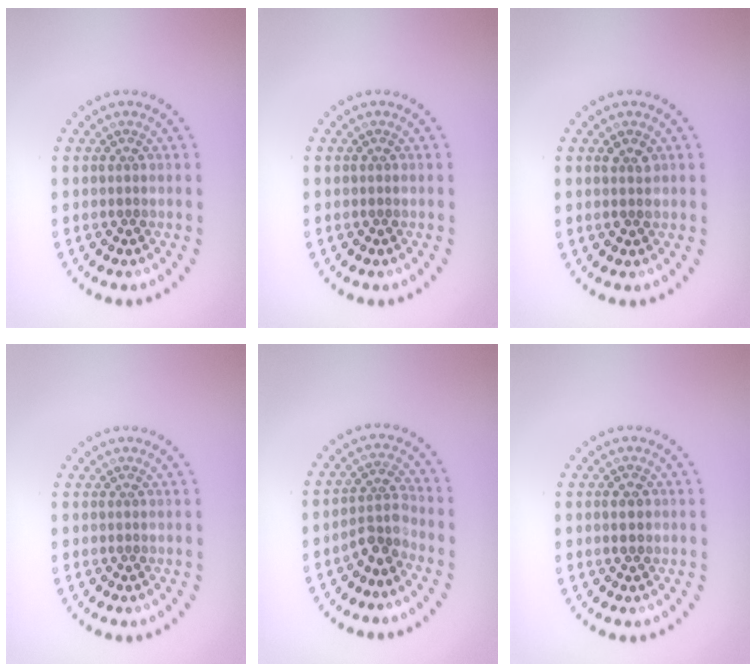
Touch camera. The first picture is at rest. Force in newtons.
{"total": 0.0}
{"total": 1.3, "press": 1.3, "slide": 0.1}
{"total": 0.0}
{"total": 2.7, "press": 2.0, "slide": 1.9}
{"total": 2.0, "press": 2.0, "slide": 0.1}